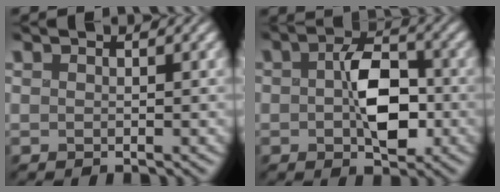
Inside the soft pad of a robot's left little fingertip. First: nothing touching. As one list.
[{"total": 4.8, "force": [-1.3, 2.7, 3.7], "torque": [-0.084, -0.004, 0.000]}]